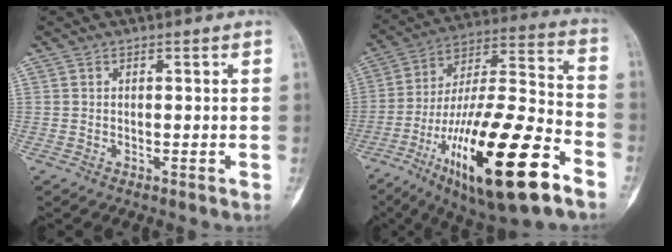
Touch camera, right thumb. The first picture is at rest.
{"total": 28.3, "force": [-13.6, 7.5, 23.7], "torque": [-0.422, 0.053, -0.223]}